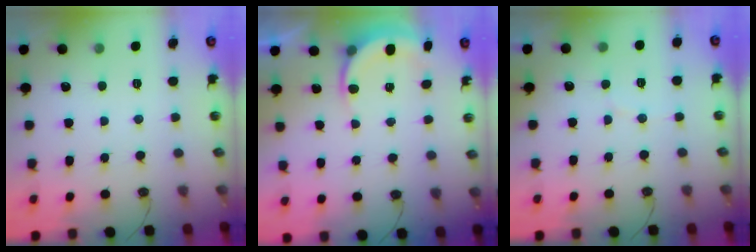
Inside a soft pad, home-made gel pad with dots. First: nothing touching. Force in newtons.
{"total": 5.5, "press": 5.3, "slide": 1.2}
{"total": 3.2, "press": 3.2, "slide": 0.3}